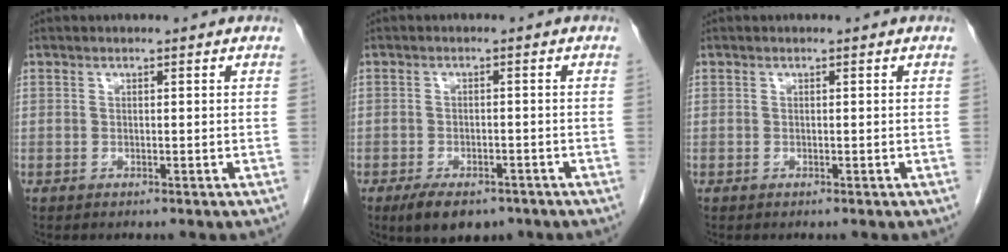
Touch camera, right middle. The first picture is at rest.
{"total": 6.7, "force": [-4.7, 3.1, 3.6], "torque": [-0.060, -0.005, -0.070]}
{"total": 0.0}